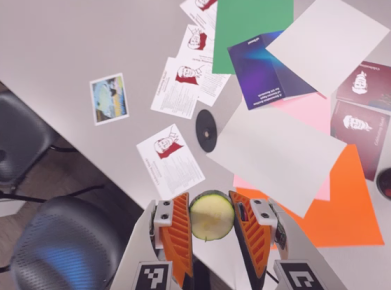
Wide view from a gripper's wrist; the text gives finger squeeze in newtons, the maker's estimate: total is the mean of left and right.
{"total": 11.1, "left": 11.2, "right": 11.1}